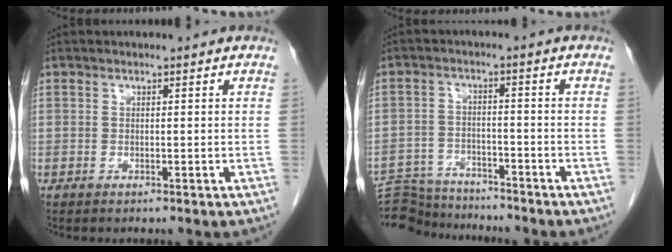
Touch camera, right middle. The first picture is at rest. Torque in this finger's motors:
{"motor_torque": [0.62, -0.77, 0.23, 0.08]}